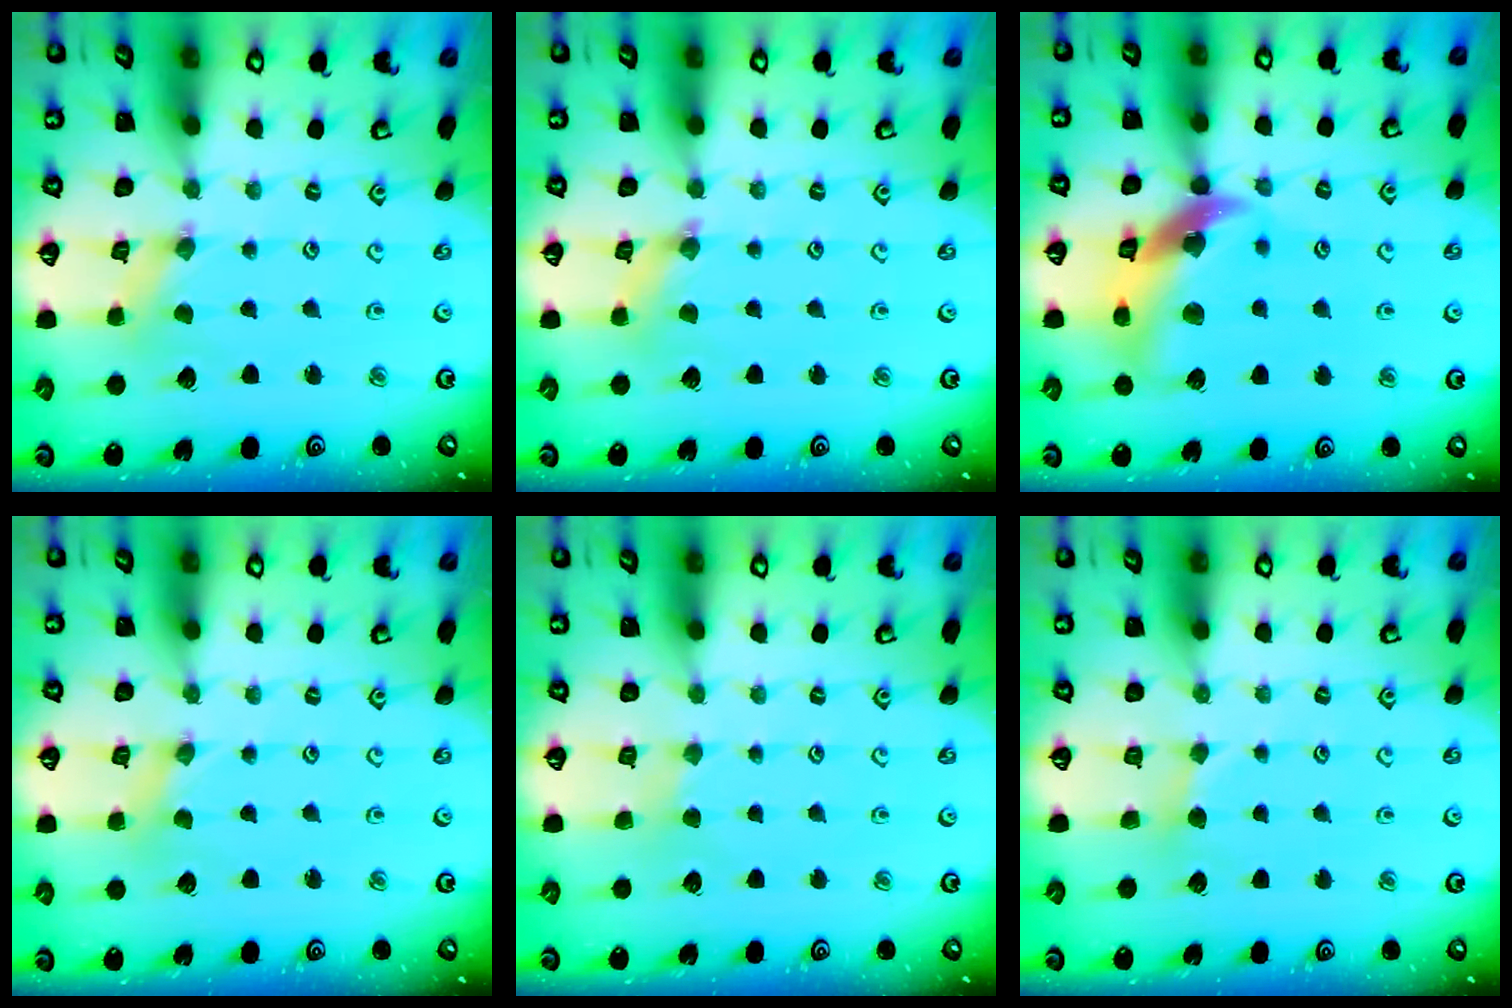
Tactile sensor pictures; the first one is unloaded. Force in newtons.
{"total": 1.3, "press": 1.3, "slide": 0.3}
{"total": 14.5, "press": 14.4, "slide": 1.8}
{"total": 0.0}
{"total": 2.0, "press": 1.9, "slide": 0.3}
{"total": 2.0, "press": 2.0, "slide": 0.1}